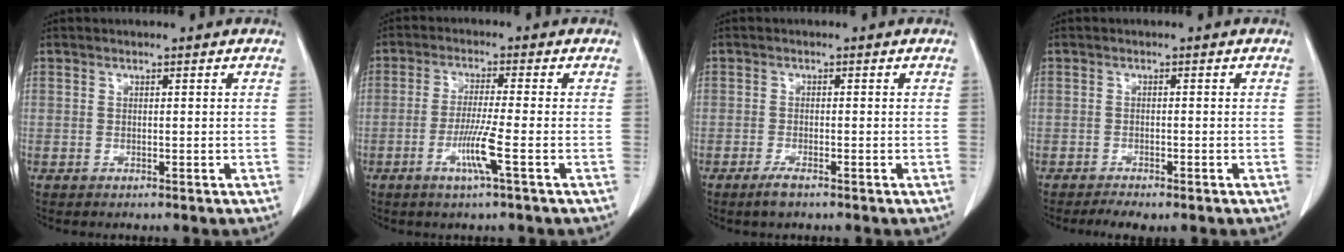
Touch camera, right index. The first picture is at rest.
{"total": 5.8, "force": [-2.2, -0.7, 5.3], "torque": [-0.102, -0.014, -0.045]}
{"total": 2.1, "force": [-1.6, 0.3, 1.3], "torque": [-0.033, -0.004, -0.028]}
{"total": 2.4, "force": [-1.9, 0.6, 1.4], "torque": [-0.025, -0.006, -0.028]}